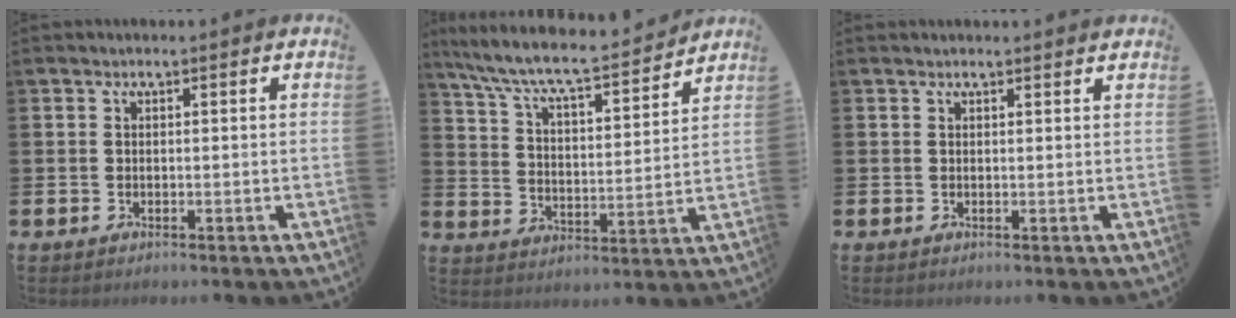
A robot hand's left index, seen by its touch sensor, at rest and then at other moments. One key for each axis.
{"total": 7.9, "fx": 7.3, "fy": 1.0, "fz": 2.9, "tx": -0.094, "ty": -0.054, "tz": 0.121}
{"total": 0.6, "fx": 0.6, "fy": 0.0, "fz": 0.2, "tx": 0.005, "ty": -0.004, "tz": 0.010}